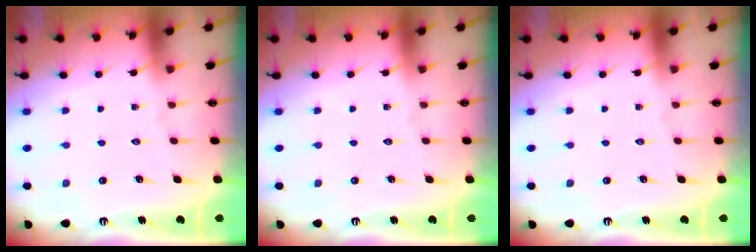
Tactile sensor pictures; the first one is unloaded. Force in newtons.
{"total": 0.0}
{"total": 0.0}